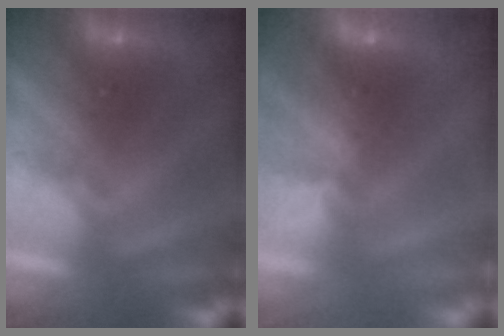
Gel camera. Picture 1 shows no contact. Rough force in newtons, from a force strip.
{"total": 9.4}